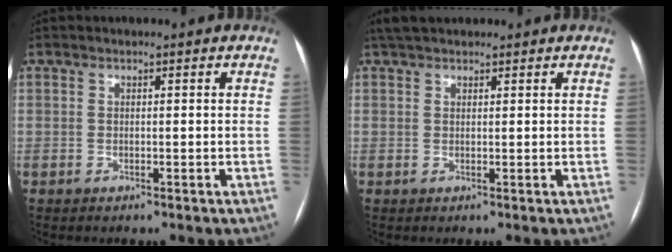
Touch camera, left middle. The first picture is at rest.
{"total": 3.9, "force": [3.4, 1.4, 1.5], "torque": [-0.023, 0.030, 0.061]}